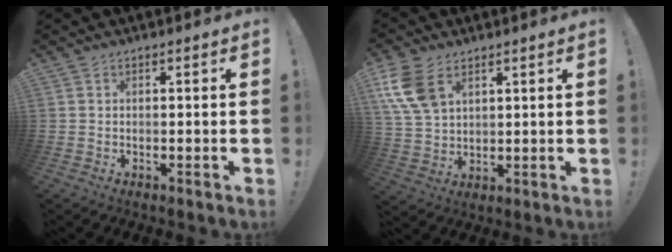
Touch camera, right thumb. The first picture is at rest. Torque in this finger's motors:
{"motor_torque": [0.07, 0.52, 1.07, 0.53, 0.37]}